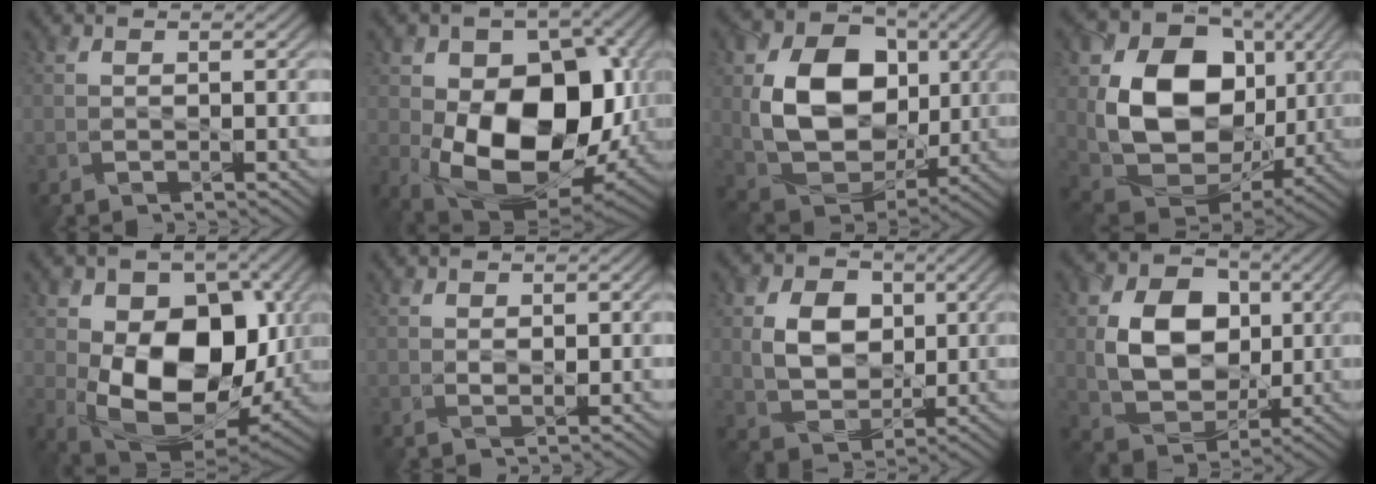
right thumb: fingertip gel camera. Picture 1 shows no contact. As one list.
[{"total": 17.2, "force": [-1.8, 11.3, 12.8], "torque": [-0.202, -0.038, -0.024]}, {"total": 14.3, "force": [1.8, 10.8, 9.2], "torque": [-0.181, -0.010, 0.036]}, {"total": 16.7, "force": [2.4, 12.7, 10.7], "torque": [-0.218, -0.023, 0.048]}, {"total": 16.3, "force": [-0.3, 11.0, 12.0], "torque": [-0.197, -0.037, -0.002]}, {"total": 1.4, "force": [0.7, 0.8, 0.9], "torque": [-0.023, -0.005, 0.017]}, {"total": 8.2, "force": [1.6, 6.3, 5.0], "torque": [-0.113, 0.001, 0.022]}, {"total": 11.1, "force": [1.2, 8.5, 7.0], "torque": [-0.147, -0.003, 0.019]}]